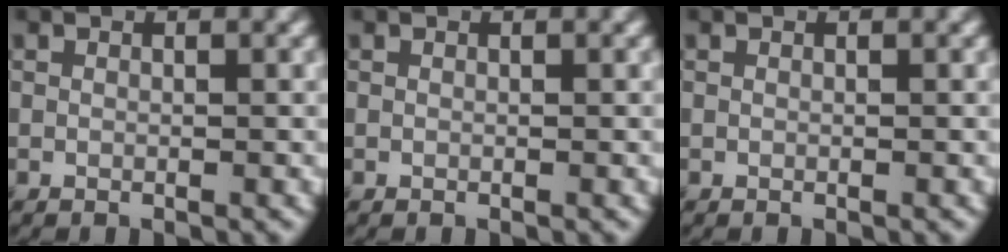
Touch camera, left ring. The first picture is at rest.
{"total": 0.0}
{"total": 0.0}